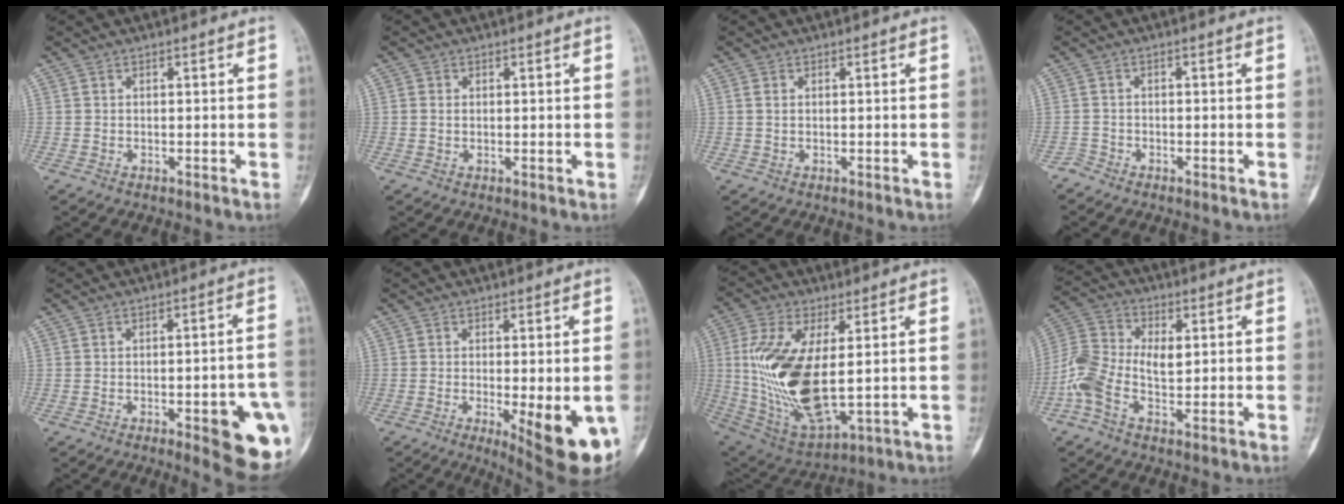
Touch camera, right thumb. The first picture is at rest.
{"total": 1.0, "force": [0.1, 0.9, 0.4], "torque": [-0.008, 0.002, 0.003]}
{"total": 1.3, "force": [0.4, 0.8, 1.0], "torque": [-0.023, 0.001, 0.010]}
{"total": 1.4, "force": [-1.2, 0.6, -0.3], "torque": [0.010, 0.000, -0.028]}
{"total": 13.6, "force": [-4.4, 3.7, 12.3], "torque": [-0.109, 0.016, -0.039]}
{"total": 12.9, "force": [-4.1, 3.8, 11.6], "torque": [-0.122, -0.016, -0.044]}
{"total": 19.4, "force": [1.4, 8.9, 17.2], "torque": [-0.350, -0.016, 0.045]}
{"total": 9.9, "force": [-0.6, 5.7, 8.1], "torque": [-0.169, 0.025, -0.017]}